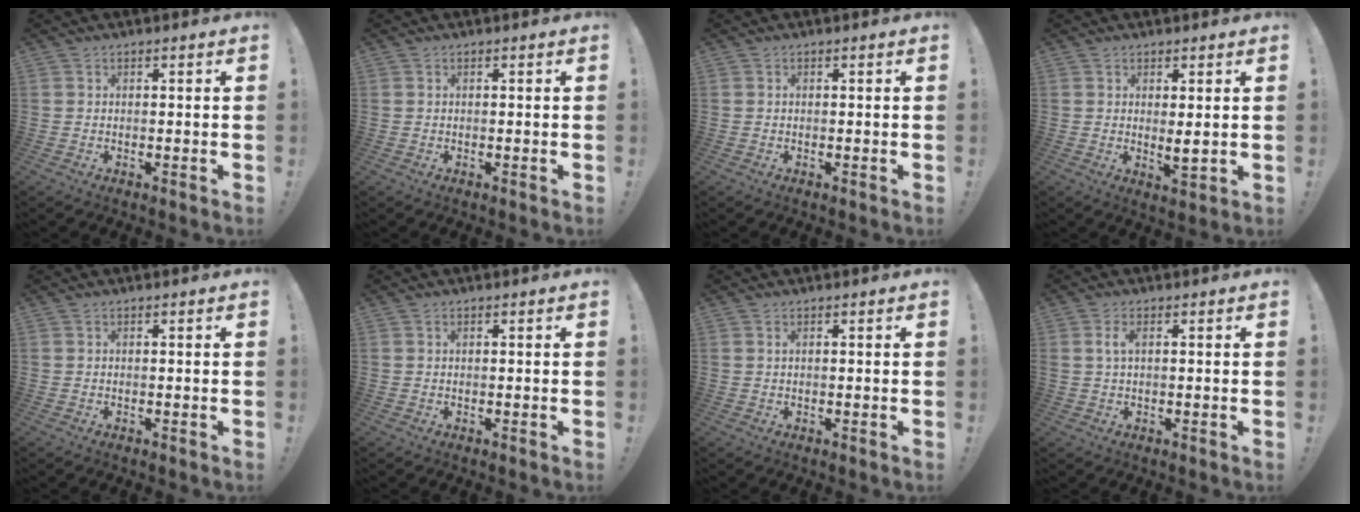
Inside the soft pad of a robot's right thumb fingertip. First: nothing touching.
{"total": 0.0}
{"total": 0.0}
{"total": 3.9, "force": [1.2, 0.7, 3.6], "torque": [-0.035, -0.026, 0.018]}
{"total": 0.0}
{"total": 0.0}
{"total": 0.6, "force": [0.2, 0.1, 0.6], "torque": [-0.004, -0.001, 0.001]}
{"total": 2.8, "force": [0.6, 1.1, 2.5], "torque": [-0.056, 0.006, 0.012]}